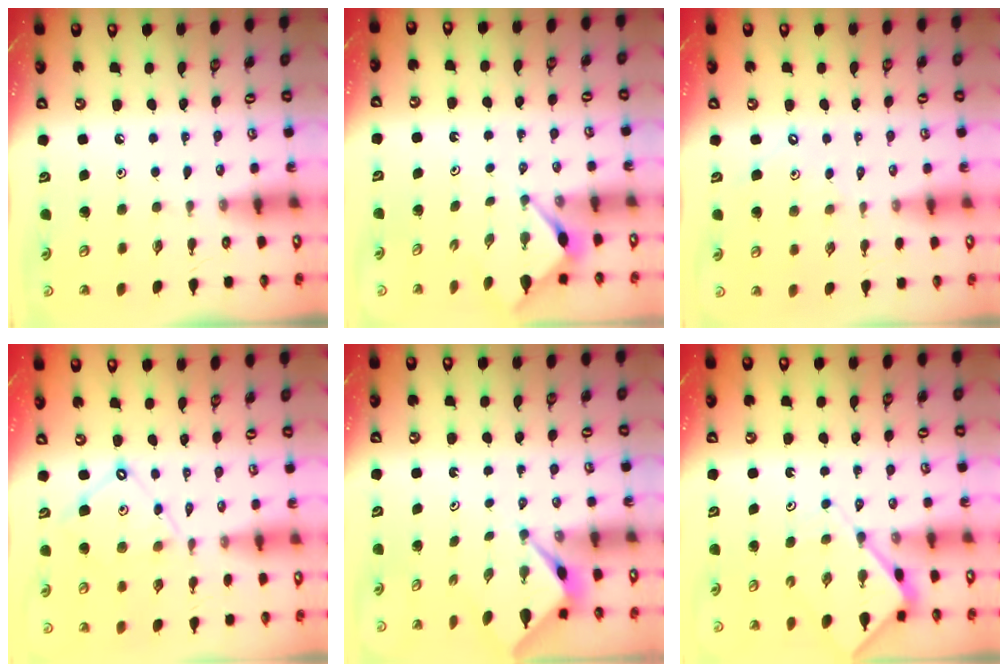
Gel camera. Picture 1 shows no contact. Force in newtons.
{"total": 3.4, "press": 3.4, "slide": 0.4}
{"total": 3.8, "press": 3.8, "slide": 0.3}
{"total": 9.9, "press": 9.9, "slide": 0.7}
{"total": 2.7, "press": 2.7, "slide": 0.1}
{"total": 6.4, "press": 6.4, "slide": 0.6}